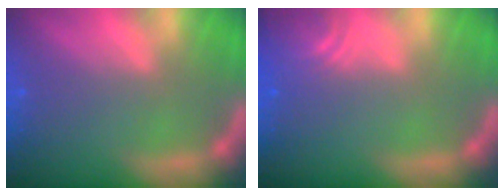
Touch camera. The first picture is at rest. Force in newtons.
{"total": 3.5}